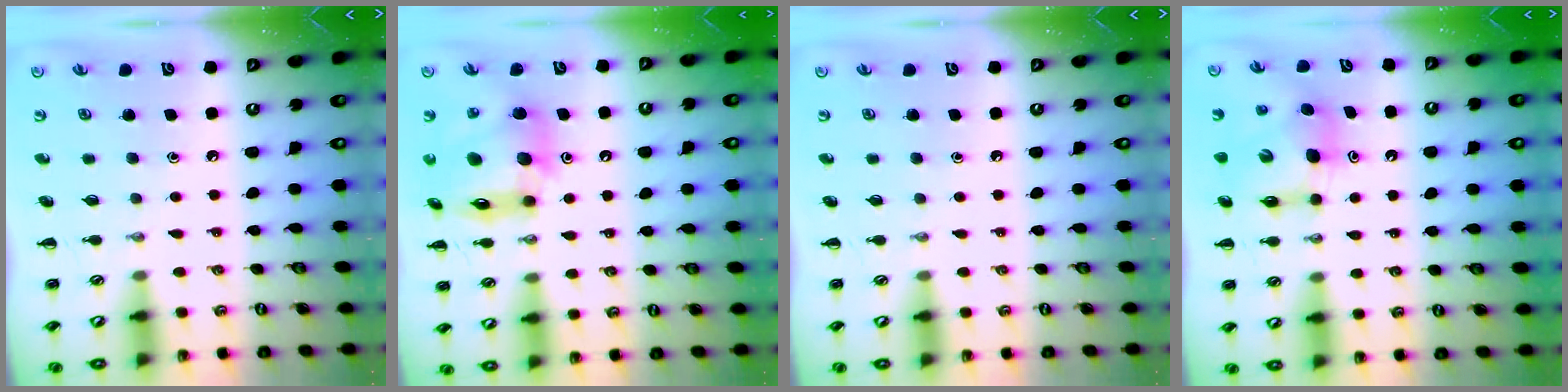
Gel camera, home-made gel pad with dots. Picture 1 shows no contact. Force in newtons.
{"total": 15.2, "press": 14.6, "slide": 4.3}
{"total": 0.0}
{"total": 7.0, "press": 7.0, "slide": 0.5}